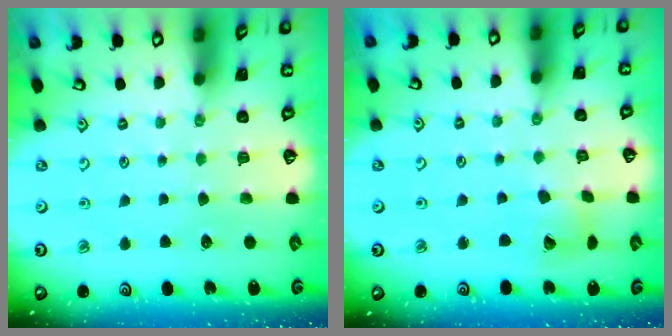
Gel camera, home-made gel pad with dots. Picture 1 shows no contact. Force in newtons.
{"total": 8.0, "press": 7.9, "slide": 1.1}